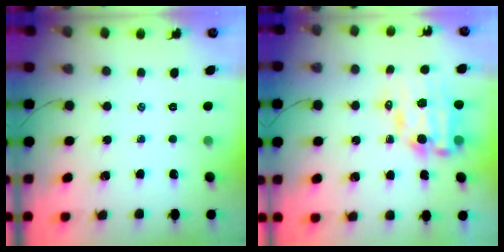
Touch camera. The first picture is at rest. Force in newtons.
{"total": 13.1, "press": 12.7, "slide": 3.2}